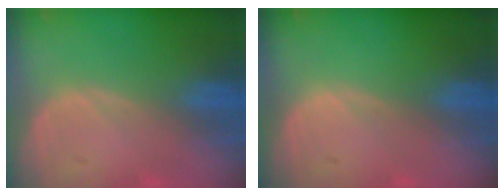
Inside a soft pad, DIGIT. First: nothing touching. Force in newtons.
{"total": 0.0}